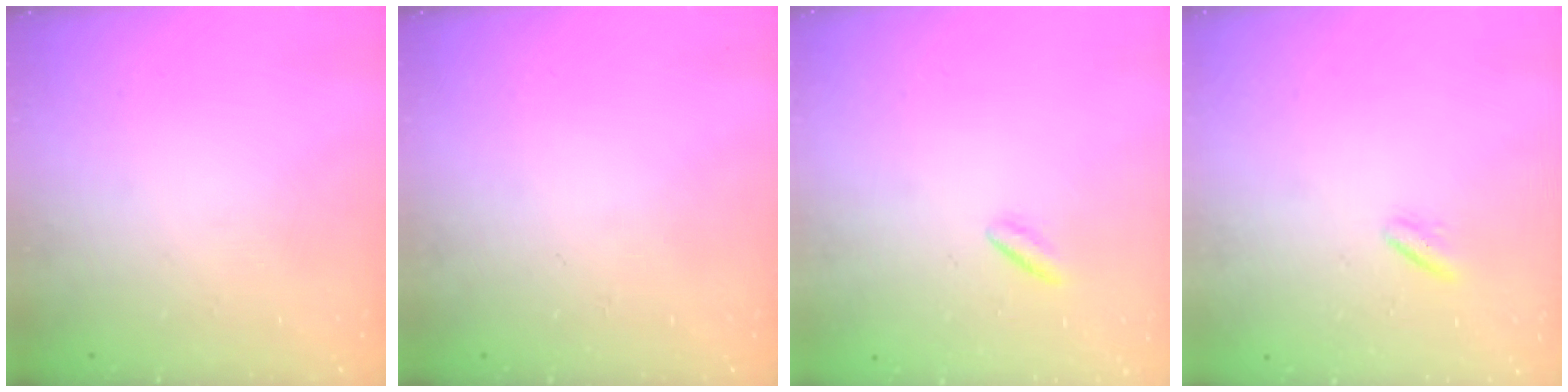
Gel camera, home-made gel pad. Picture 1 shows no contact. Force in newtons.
{"total": 0.0}
{"total": 0.8, "press": 0.5, "slide": 0.6}
{"total": 2.1, "press": 2.0, "slide": 0.8}